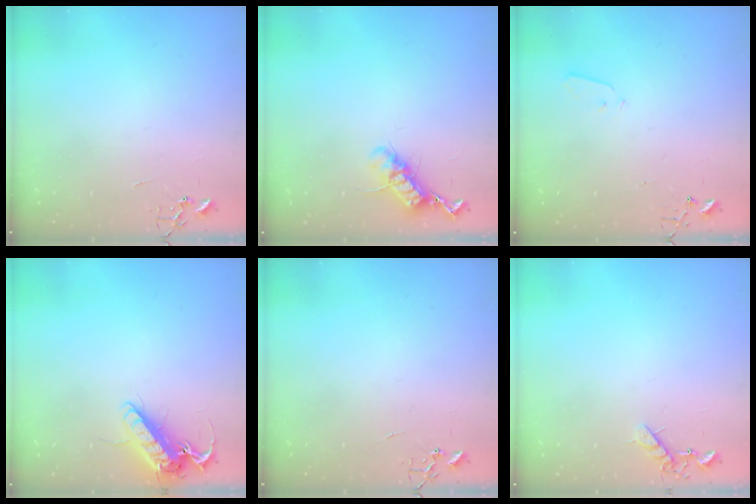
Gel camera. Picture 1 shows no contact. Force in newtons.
{"total": 12.2, "press": 12.2, "slide": 0.6}
{"total": 2.9, "press": 2.8, "slide": 0.8}
{"total": 13.5, "press": 13.3, "slide": 2.1}
{"total": 0.0}
{"total": 6.3, "press": 6.2, "slide": 0.9}